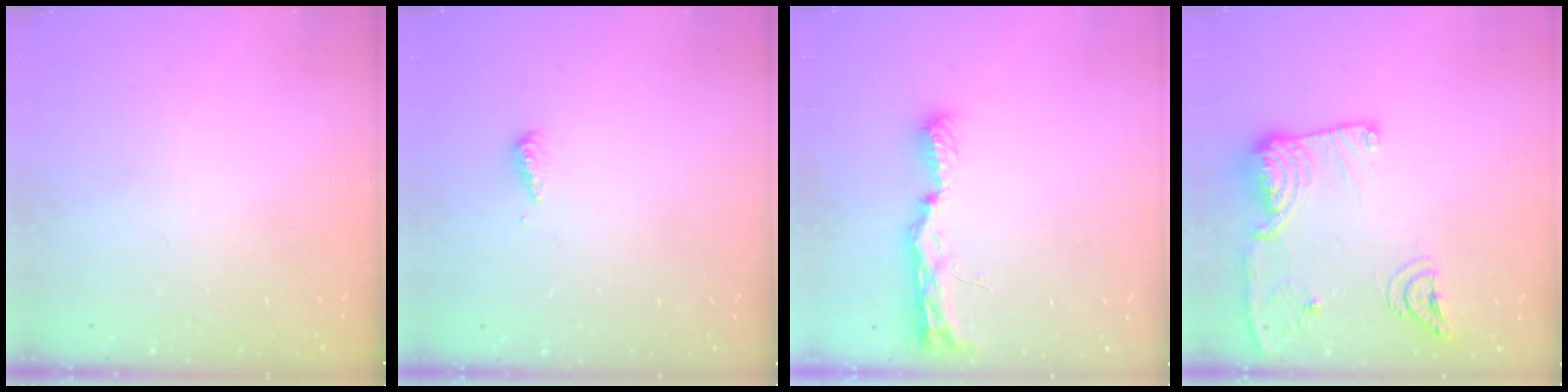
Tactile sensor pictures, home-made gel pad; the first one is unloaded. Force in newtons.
{"total": 3.2, "press": 3.1, "slide": 0.3}
{"total": 9.6, "press": 9.3, "slide": 2.4}
{"total": 16.4, "press": 16.3, "slide": 2.0}